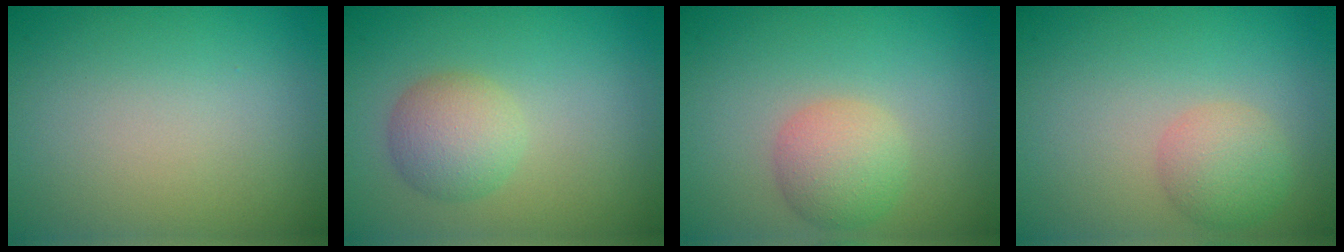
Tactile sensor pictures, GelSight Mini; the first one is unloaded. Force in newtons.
{"total": 3.3, "press": 3.3, "slide": 0.0}
{"total": 3.4, "press": 3.4, "slide": 0.2}
{"total": 2.7, "press": 2.7, "slide": 0.1}